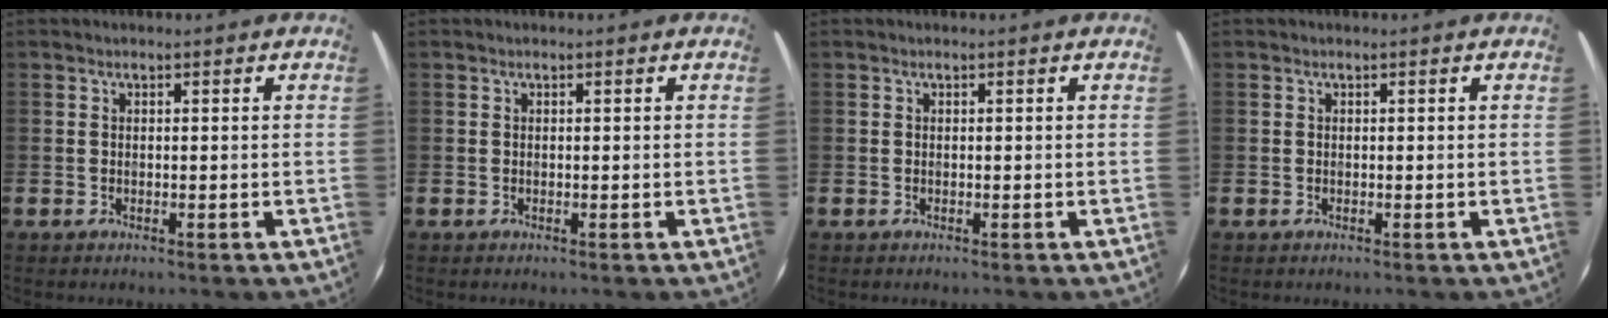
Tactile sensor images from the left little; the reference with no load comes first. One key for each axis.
{"total": 0.0}
{"total": 0.0}
{"total": 0.0}